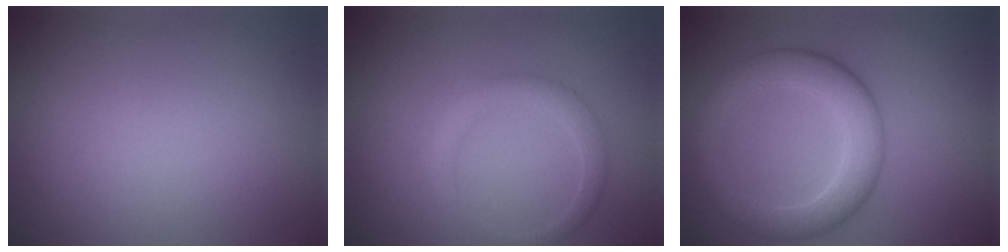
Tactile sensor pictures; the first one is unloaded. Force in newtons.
{"total": 1.9, "press": 1.9, "slide": 0.1}
{"total": 5.4, "press": 5.4, "slide": 0.3}